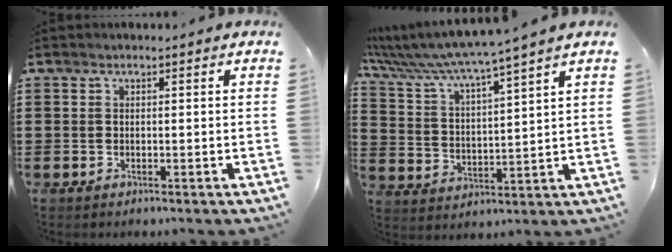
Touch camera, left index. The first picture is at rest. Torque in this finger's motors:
{"motor_torque": [2.14, 0.00, 0.39, 0.14]}